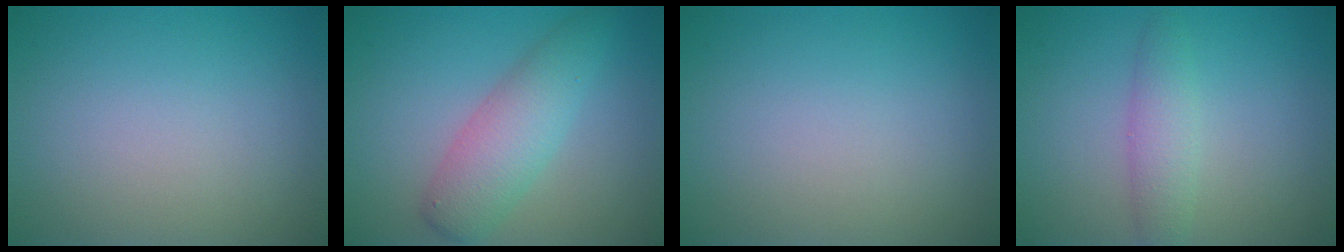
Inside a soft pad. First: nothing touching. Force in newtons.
{"total": 4.5, "press": 4.5, "slide": 0.1}
{"total": 0.0}
{"total": 2.5, "press": 2.5, "slide": 0.1}